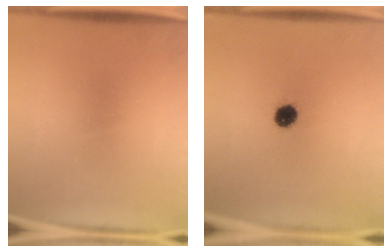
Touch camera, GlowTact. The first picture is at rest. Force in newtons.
{"total": 5.0}